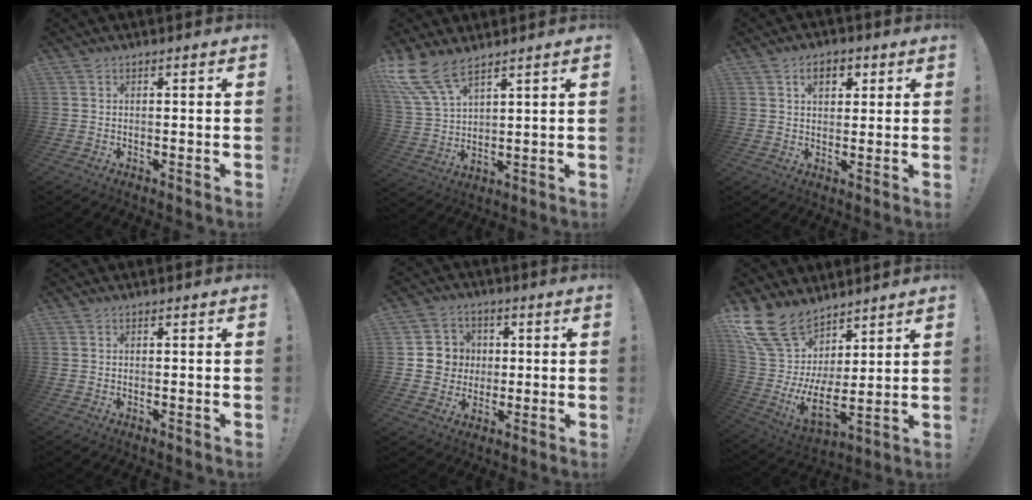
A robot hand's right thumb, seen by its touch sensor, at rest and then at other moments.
{"total": 10.8, "force": [8.5, 3.5, 5.8], "torque": [-0.129, -0.037, 0.165]}
{"total": 6.0, "force": [2.4, 4.1, 3.7], "torque": [-0.038, -0.004, 0.038]}
{"total": 0.0}
{"total": 8.9, "force": [0.6, 8.8, 1.6], "torque": [-0.014, 0.002, 0.020]}
{"total": 16.0, "force": [9.5, 8.0, 10.0], "torque": [-0.234, -0.082, 0.179]}